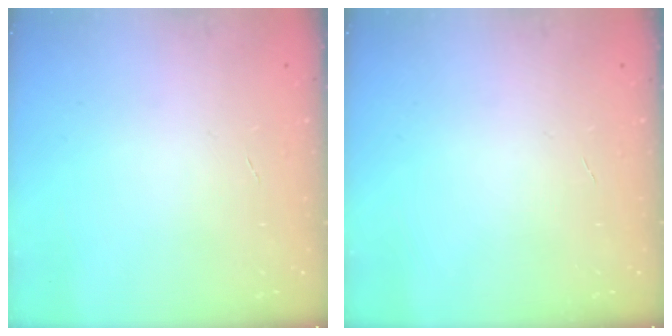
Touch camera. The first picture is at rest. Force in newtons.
{"total": 0.0}